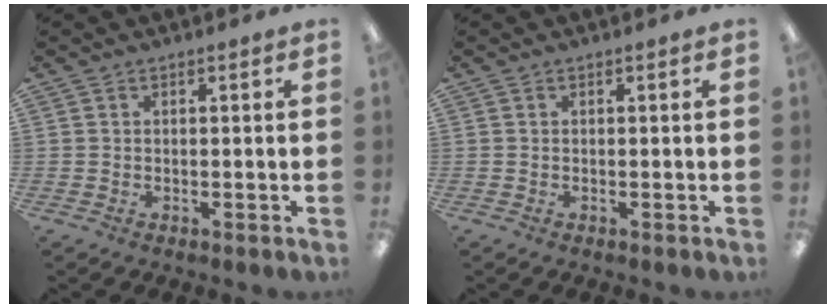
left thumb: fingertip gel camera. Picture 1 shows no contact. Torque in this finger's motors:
{"motor_torque": [-0.03, 0.06, 0.11, -0.10, 0.02]}